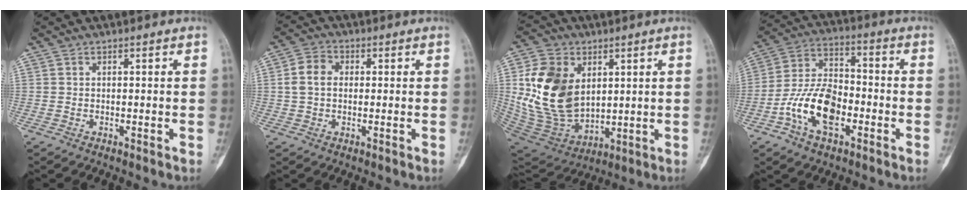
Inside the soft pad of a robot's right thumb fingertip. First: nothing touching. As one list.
[{"total": 6.8, "force": [0.5, 5.1, 4.4], "torque": [-0.078, 0.015, 0.000]}, {"total": 18.4, "force": [3.9, 13.0, 12.5], "torque": [-0.216, -0.023, 0.093]}, {"total": 13.5, "force": [-4.7, 7.7, 10.1], "torque": [-0.176, 0.034, -0.092]}]